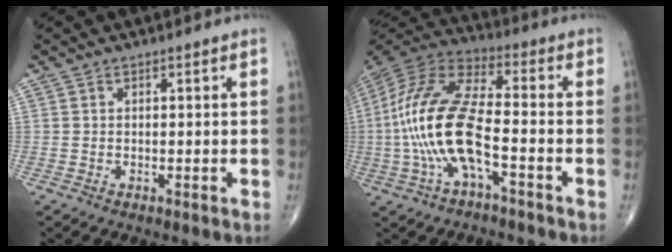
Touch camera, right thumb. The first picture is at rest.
{"total": 17.7, "force": [-3.8, 6.4, 16.1], "torque": [-0.351, 0.039, -0.073]}